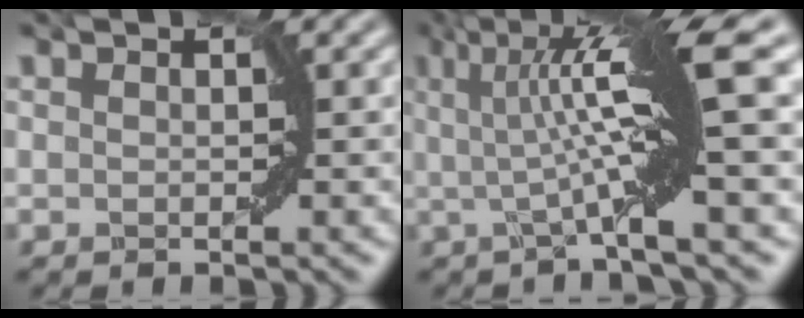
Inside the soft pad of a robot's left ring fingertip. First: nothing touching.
{"total": 9.1, "force": [1.4, 1.2, 8.9], "torque": [-0.131, 0.007, 0.016]}